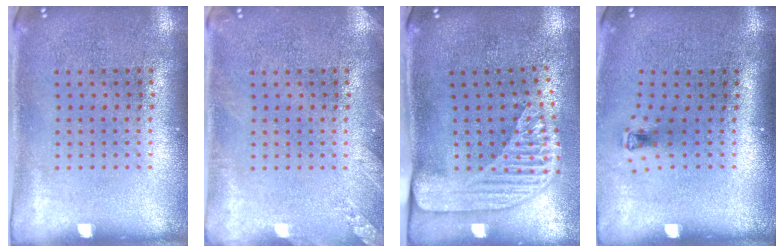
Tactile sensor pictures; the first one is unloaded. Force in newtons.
{"total": 1.4, "press": 1.4, "slide": 0.2}
{"total": 2.3, "press": 1.8, "slide": 1.5}
{"total": 0.7, "press": 0.3, "slide": 0.6}